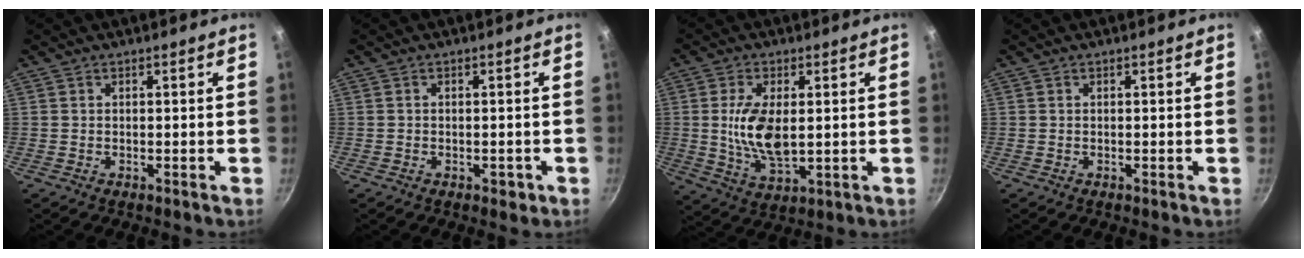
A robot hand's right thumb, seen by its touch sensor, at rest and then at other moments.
{"total": 1.7, "force": [-0.7, 1.0, 1.1], "torque": [-0.007, 0.002, -0.008]}
{"total": 10.3, "force": [0.7, 5.0, 9.0], "torque": [-0.173, -0.015, 0.022]}
{"total": 0.0}